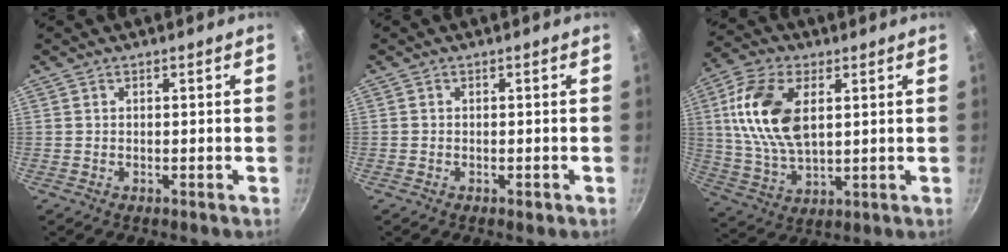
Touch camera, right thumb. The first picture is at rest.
{"total": 1.4, "force": [-0.6, 0.8, 0.9], "torque": [-0.013, 0.001, -0.009]}
{"total": 15.3, "force": [3.6, 8.6, 12.2], "torque": [-0.230, -0.006, 0.071]}